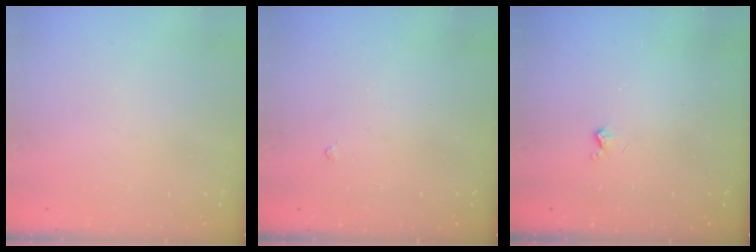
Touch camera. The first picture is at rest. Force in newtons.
{"total": 2.9, "press": 2.8, "slide": 0.5}
{"total": 2.6, "press": 2.6, "slide": 0.5}